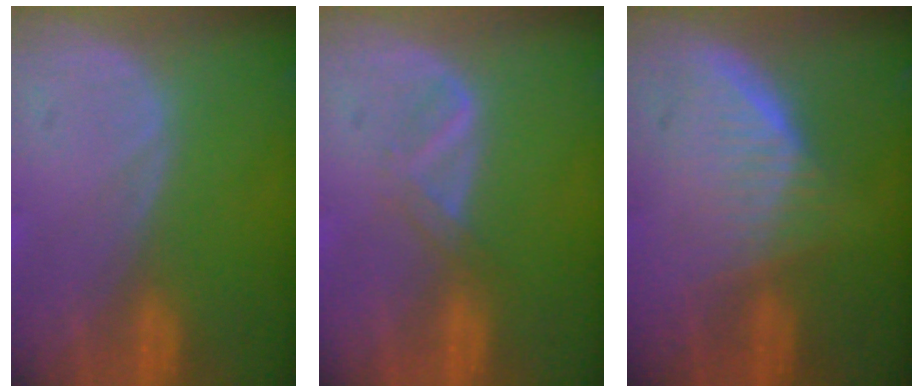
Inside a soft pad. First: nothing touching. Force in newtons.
{"total": 2.1, "press": 2.1, "slide": 0.2}
{"total": 5.4, "press": 5.3, "slide": 1.4}